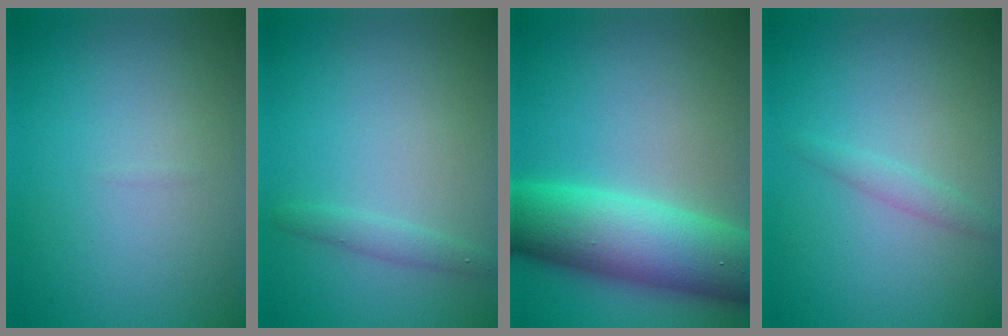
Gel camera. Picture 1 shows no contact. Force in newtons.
{"total": 1.3, "press": 1.3, "slide": 0.0}
{"total": 10.1, "press": 10.1, "slide": 0.2}
{"total": 1.1, "press": 1.1, "slide": 0.0}